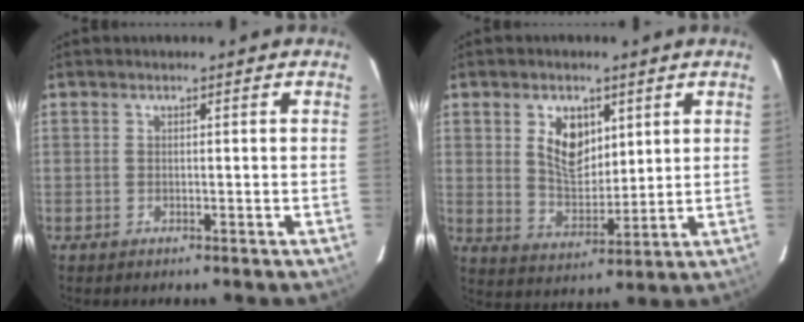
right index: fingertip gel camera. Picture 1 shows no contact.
{"total": 8.5, "force": [3.3, 5.2, 5.9], "torque": [-0.103, 0.005, 0.070]}